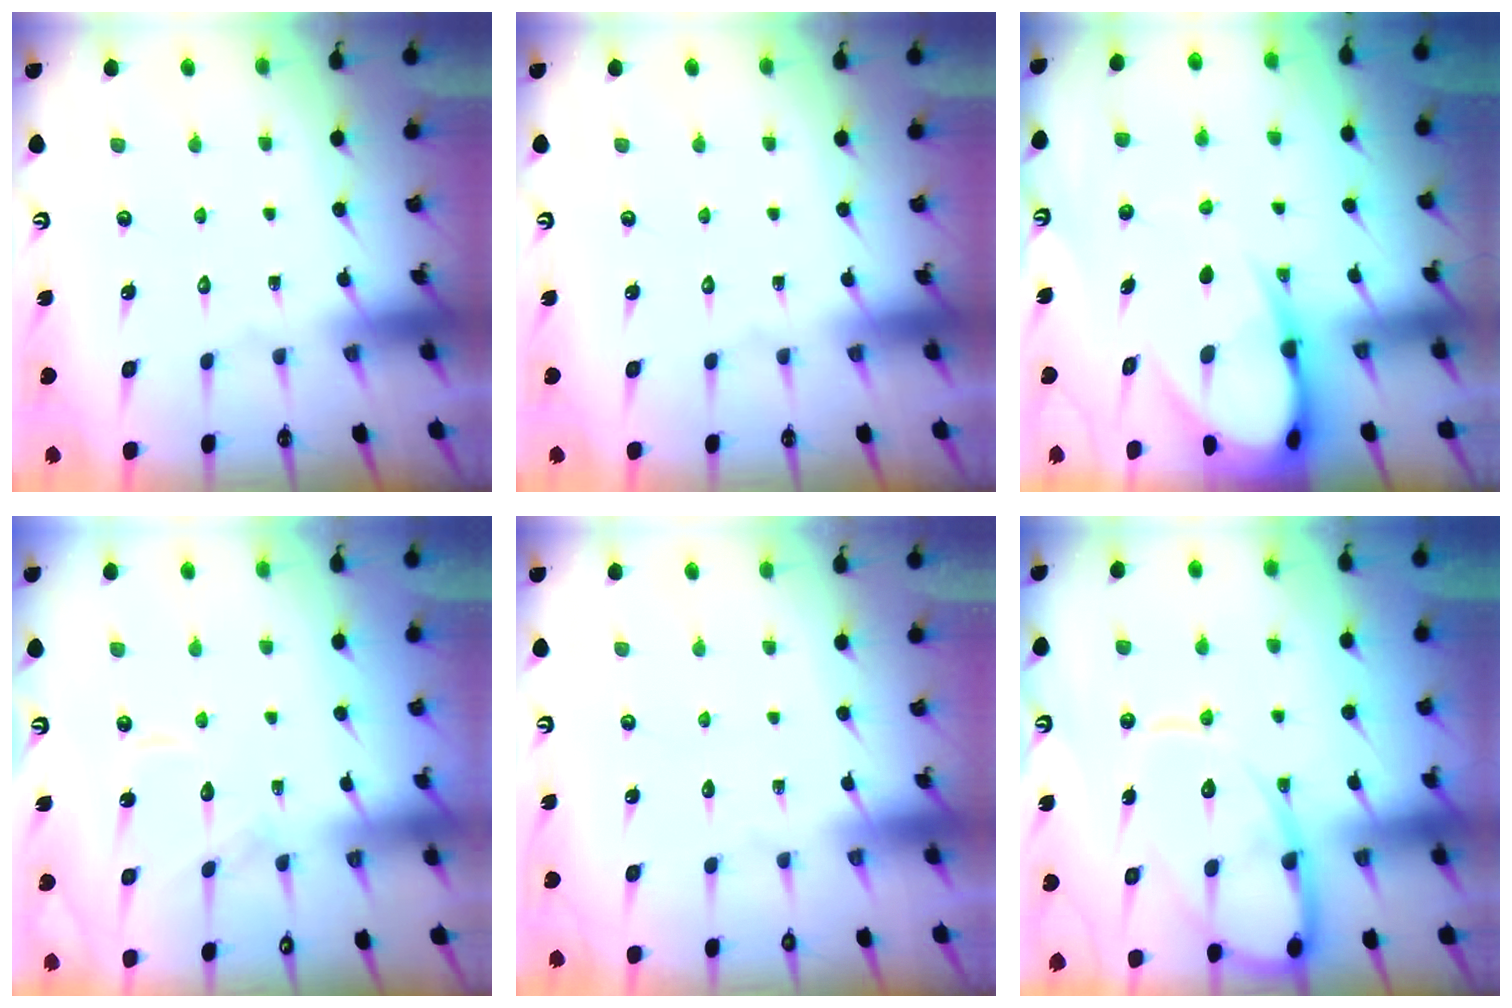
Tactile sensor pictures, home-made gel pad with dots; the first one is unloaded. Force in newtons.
{"total": 0.0}
{"total": 10.9, "press": 10.8, "slide": 1.2}
{"total": 7.4, "press": 7.4, "slide": 0.6}
{"total": 0.0}
{"total": 12.5, "press": 12.5, "slide": 1.3}